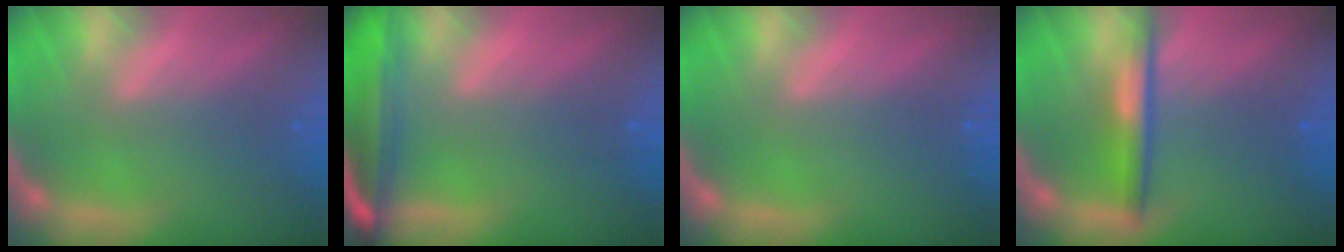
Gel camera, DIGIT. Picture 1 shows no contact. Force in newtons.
{"total": 8.0}
{"total": 0.0}
{"total": 3.4}